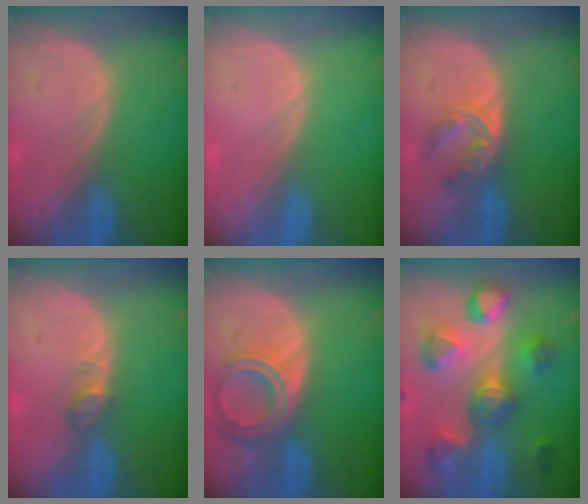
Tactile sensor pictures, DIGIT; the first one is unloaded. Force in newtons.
{"total": 0.5, "press": 0.0, "slide": 0.5}
{"total": 5.7, "press": 4.5, "slide": 3.4}
{"total": 2.1, "press": 2.1, "slide": 0.4}
{"total": 6.7, "press": 6.1, "slide": 2.8}
{"total": 10.0, "press": 9.8, "slide": 2.1}